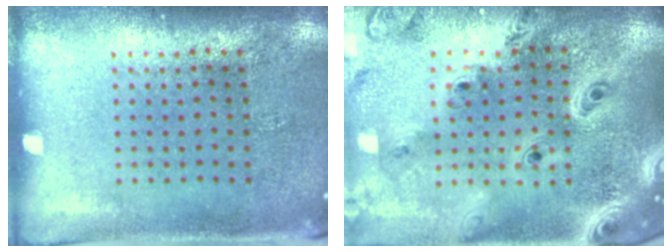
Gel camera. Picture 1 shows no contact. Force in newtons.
{"total": 4.0, "press": 3.1, "slide": 2.6}